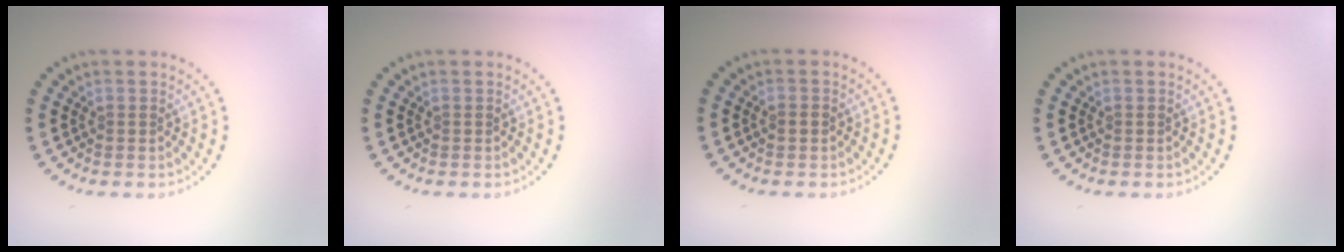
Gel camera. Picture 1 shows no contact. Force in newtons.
{"total": 0.0}
{"total": 1.2, "press": 1.2, "slide": 0.1}
{"total": 0.0}